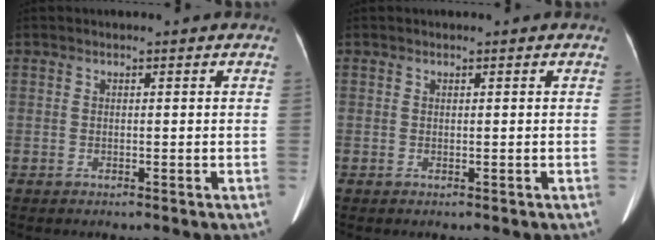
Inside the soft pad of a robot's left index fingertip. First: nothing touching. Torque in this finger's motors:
{"motor_torque": [0.01, 0.01, 0.00, 0.01]}